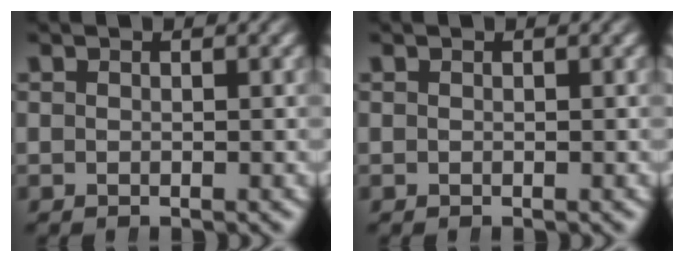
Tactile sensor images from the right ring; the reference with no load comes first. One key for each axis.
{"total": 0.0}